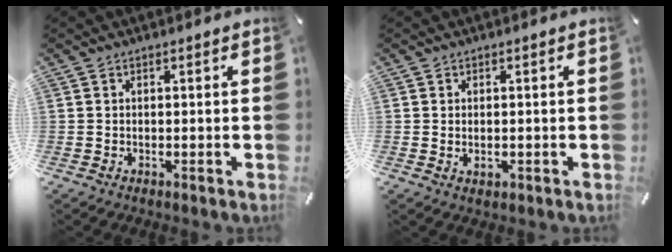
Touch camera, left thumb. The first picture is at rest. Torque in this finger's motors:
{"motor_torque": [0.21, -0.39, -0.06, 0.08, -0.02]}